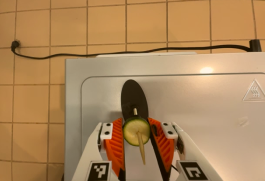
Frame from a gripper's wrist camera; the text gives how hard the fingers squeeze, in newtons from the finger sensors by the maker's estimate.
{"total": 7.8, "left": 7.2, "right": 8.5}